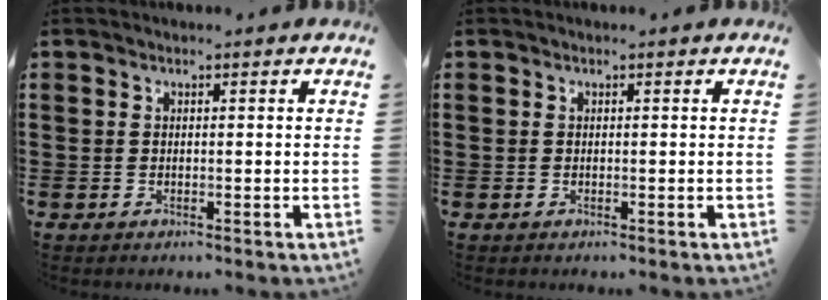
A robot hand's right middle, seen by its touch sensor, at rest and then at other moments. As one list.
[{"total": 0.0}]